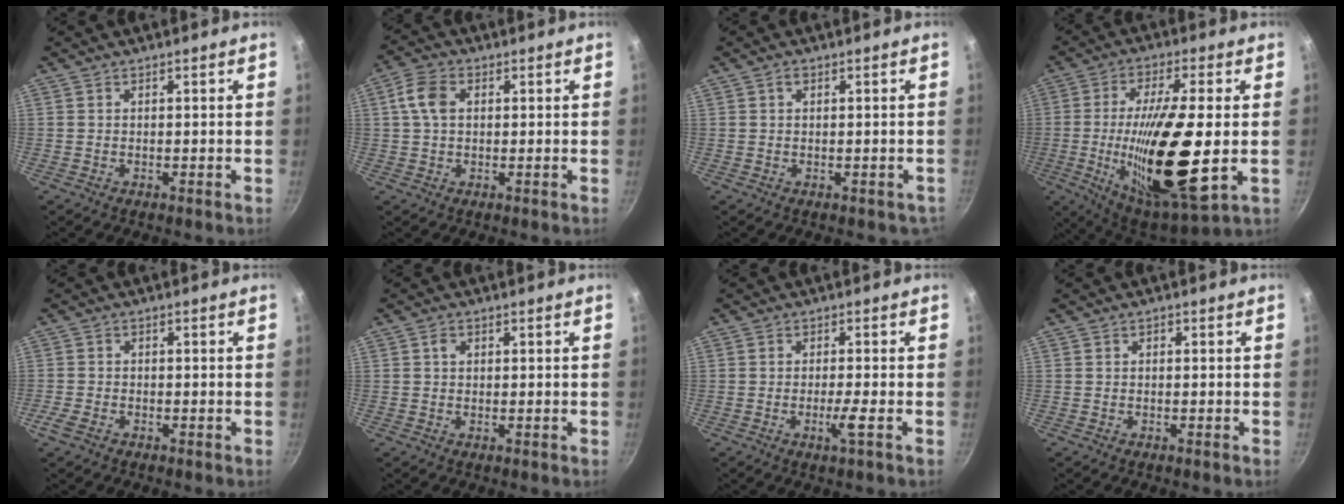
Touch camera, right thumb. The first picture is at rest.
{"total": 5.5, "force": [0.9, 3.8, 3.9], "torque": [-0.075, 0.011, 0.012]}
{"total": 1.8, "force": [0.1, 1.5, 1.0], "torque": [0.002, 0.010, 0.008]}
{"total": 24.2, "force": [-2.2, 7.1, 23.0], "torque": [-0.404, -0.012, -0.032]}
{"total": 2.6, "force": [-1.7, 1.6, 1.2], "torque": [-0.033, 0.008, -0.037]}
{"total": 1.3, "force": [0.4, 1.1, 0.6], "torque": [-0.007, 0.001, 0.005]}
{"total": 3.0, "force": [-1.1, -0.1, 2.8], "torque": [-0.053, 0.002, -0.020]}
{"total": 0.6, "force": [-0.2, 0.4, 0.3], "torque": [-0.006, 0.003, -0.006]}